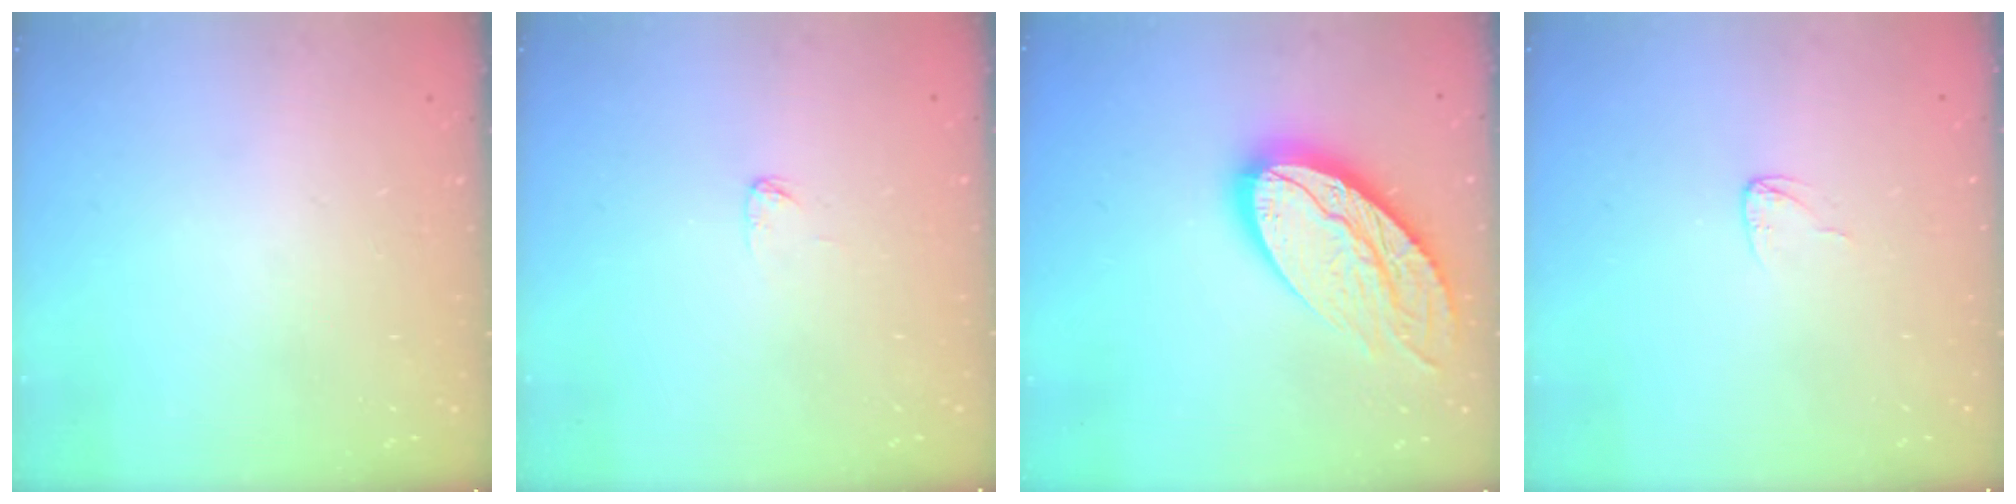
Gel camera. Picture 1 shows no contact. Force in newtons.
{"total": 2.9, "press": 2.9, "slide": 0.1}
{"total": 18.1, "press": 18.1, "slide": 1.2}
{"total": 3.6, "press": 3.6, "slide": 0.2}